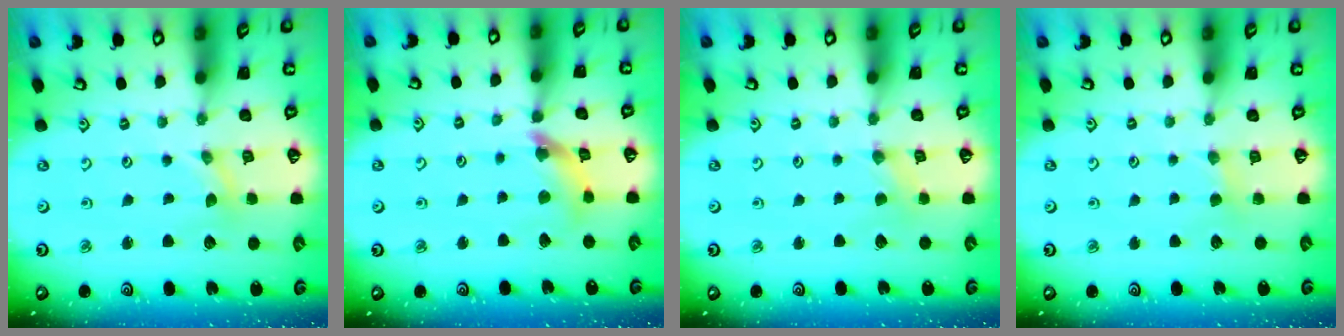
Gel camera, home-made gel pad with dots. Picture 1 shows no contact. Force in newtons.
{"total": 9.3, "press": 9.2, "slide": 0.9}
{"total": 0.0}
{"total": 2.2, "press": 2.2, "slide": 0.4}